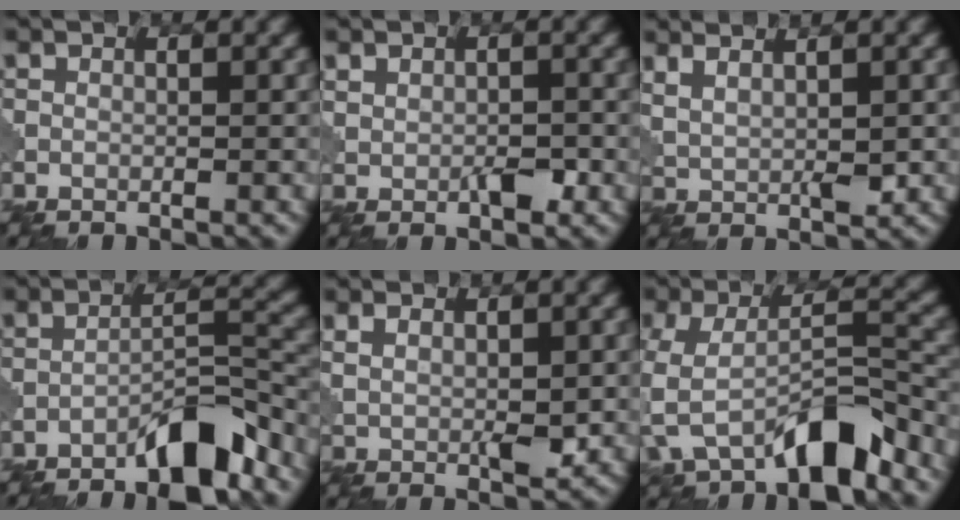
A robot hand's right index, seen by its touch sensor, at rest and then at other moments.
{"total": 2.8, "force": [-0.2, 1.8, 2.1], "torque": [-0.034, -0.001, -0.003]}
{"total": 3.3, "force": [1.7, 1.0, 2.6], "torque": [-0.057, -0.005, 0.041]}
{"total": 6.7, "force": [-5.1, 1.3, 4.1], "torque": [-0.057, 0.014, -0.084]}
{"total": 3.6, "force": [0.9, 1.5, 3.2], "torque": [-0.063, -0.001, 0.022]}
{"total": 8.5, "force": [-4.8, 3.5, 6.1], "torque": [-0.117, -0.001, -0.089]}